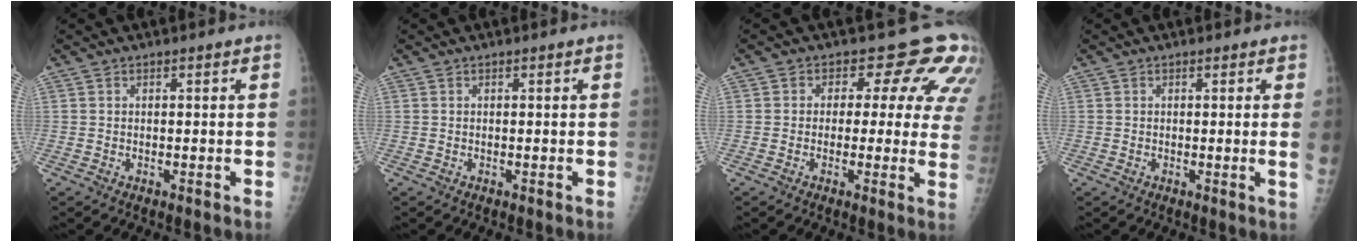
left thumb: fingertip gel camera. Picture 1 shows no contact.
{"total": 0.0}
{"total": 11.9, "force": [6.1, 7.0, 7.4], "torque": [-0.033, -0.019, 0.044]}
{"total": 2.4, "force": [0.3, -0.8, 2.3], "torque": [-0.038, -0.006, 0.001]}